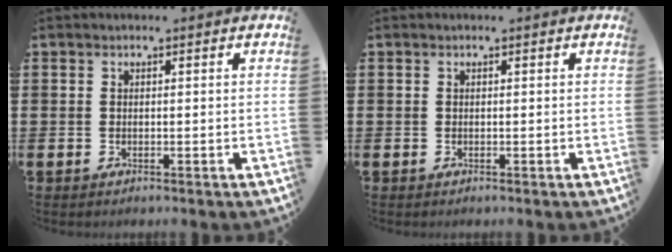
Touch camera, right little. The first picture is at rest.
{"total": 0.0}